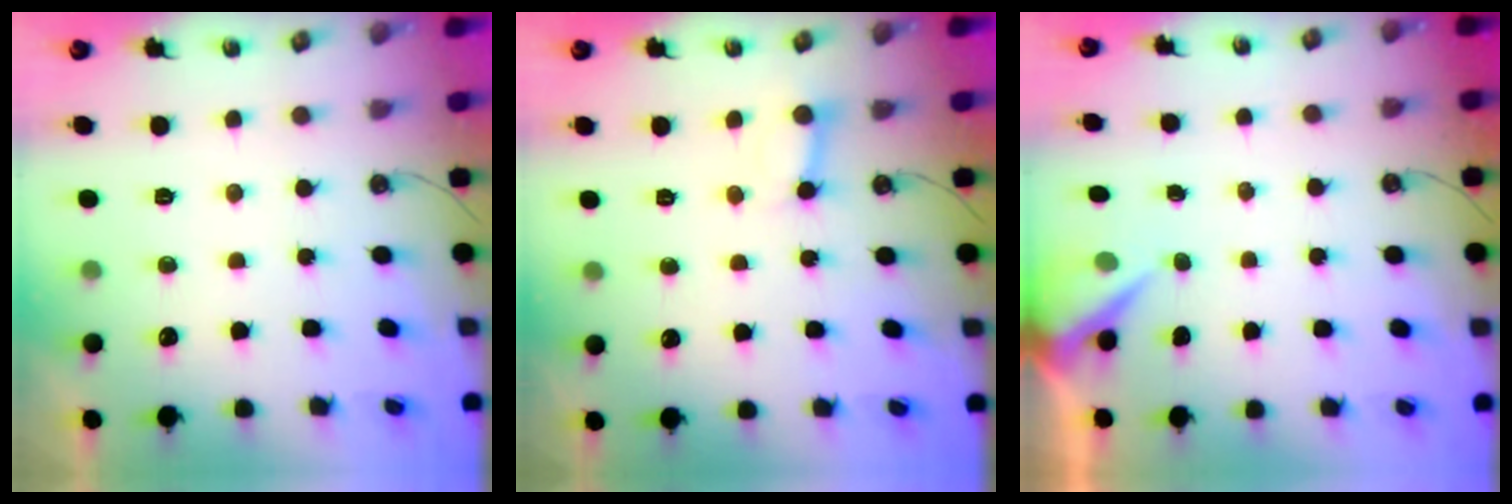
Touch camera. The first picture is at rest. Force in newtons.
{"total": 3.4, "press": 3.4, "slide": 0.5}
{"total": 4.5, "press": 4.5, "slide": 0.5}